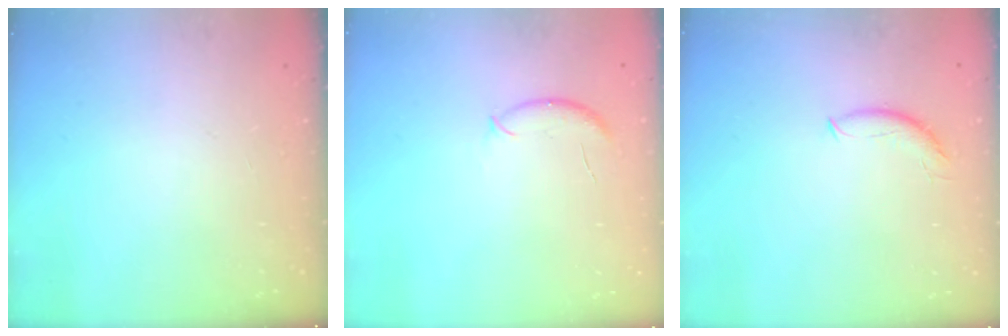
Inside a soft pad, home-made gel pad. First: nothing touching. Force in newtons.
{"total": 6.4, "press": 6.3, "slide": 1.0}
{"total": 7.5, "press": 7.5, "slide": 0.6}